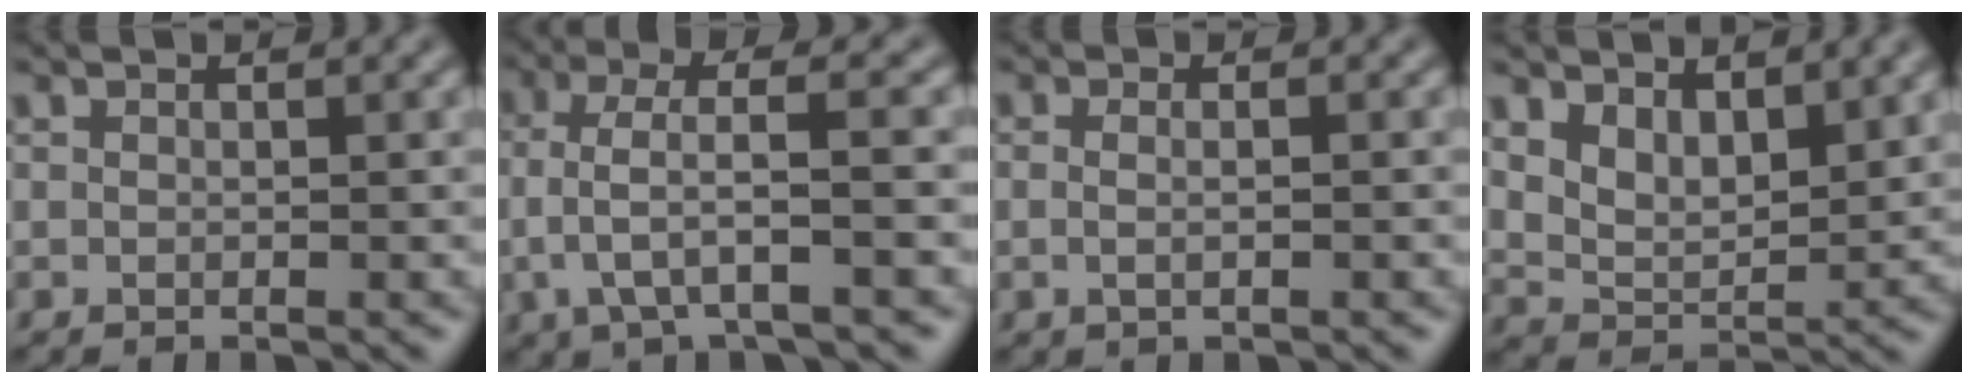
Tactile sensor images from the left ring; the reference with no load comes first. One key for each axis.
{"total": 4.8, "fx": -0.4, "fy": 1.2, "fz": 4.6, "tx": -0.098, "ty": 0.012, "tz": -0.006}
{"total": 2.3, "fx": 0.4, "fy": 1.2, "fz": 2.0, "tx": -0.016, "ty": -0.001, "tz": -0.013}
{"total": 4.2, "fx": 2.4, "fy": 2.3, "fz": 2.6, "tx": -0.059, "ty": -0.015, "tz": 0.046}